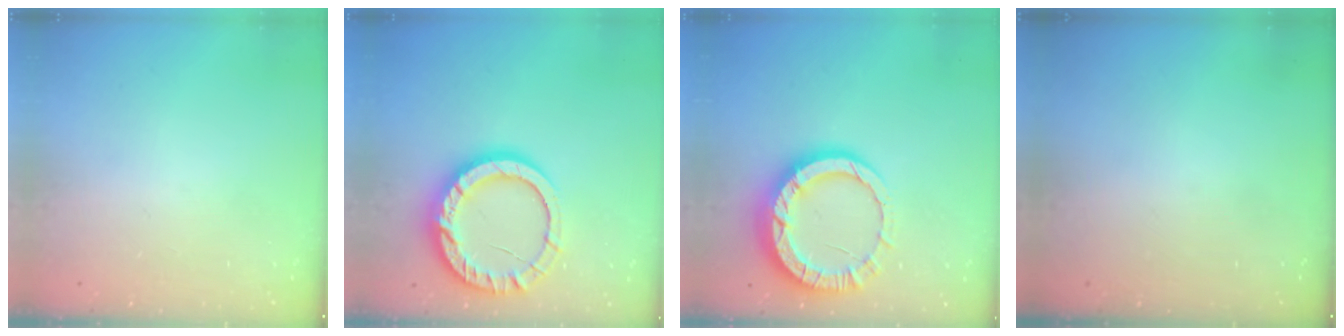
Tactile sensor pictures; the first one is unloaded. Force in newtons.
{"total": 15.1, "press": 15.0, "slide": 1.2}
{"total": 12.6, "press": 12.6, "slide": 1.1}
{"total": 0.0}